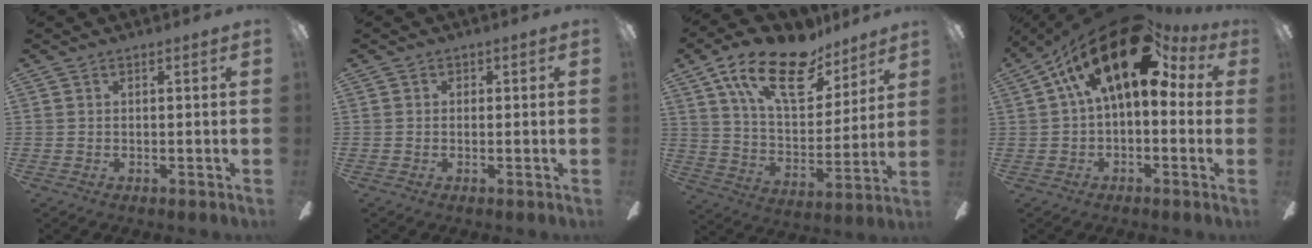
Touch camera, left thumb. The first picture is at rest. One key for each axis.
{"total": 1.0, "fx": -0.5, "fy": 0.8, "fz": 0.3, "tx": -0.004, "ty": 0.005, "tz": -0.010}
{"total": 20.9, "fx": 13.6, "fy": 9.7, "fz": 12.5, "tx": -0.218, "ty": -0.069, "tz": 0.239}
{"total": 20.5, "fx": 9.4, "fy": 9.7, "fz": 15.4, "tx": -0.263, "ty": -0.035, "tz": 0.157}